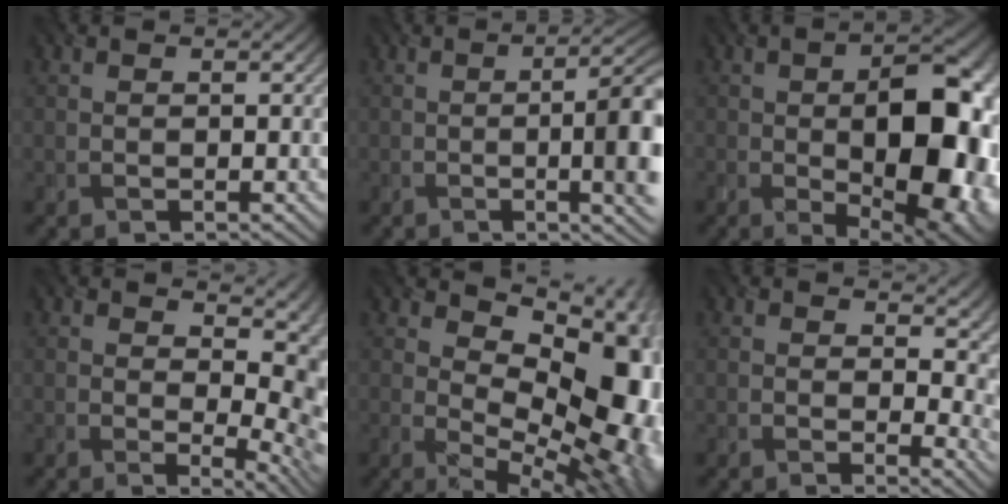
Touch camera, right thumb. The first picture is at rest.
{"total": 11.8, "force": [-1.1, 3.8, 11.2], "torque": [-0.117, 0.005, -0.021]}
{"total": 14.4, "force": [-1.2, 7.6, 12.1], "torque": [-0.144, -0.015, -0.007]}
{"total": 9.0, "force": [3.4, 3.8, 7.5], "torque": [-0.091, -0.007, 0.057]}
{"total": 16.5, "force": [2.7, 9.7, 13.1], "torque": [-0.136, -0.006, 0.058]}
{"total": 9.0, "force": [2.8, 5.3, 6.7], "torque": [-0.070, -0.014, 0.063]}